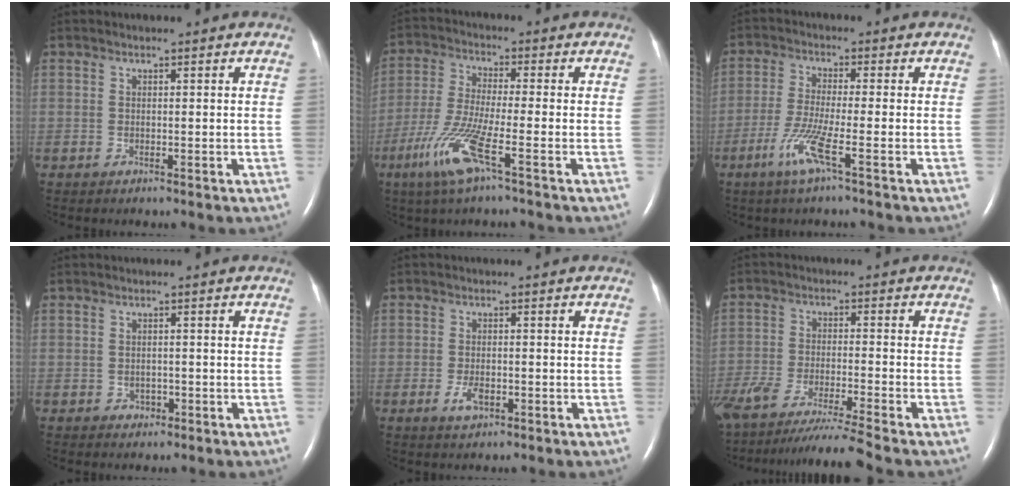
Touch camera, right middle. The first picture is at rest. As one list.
[{"total": 9.2, "force": [-4.4, 0.1, 8.0], "torque": [-0.175, -0.020, -0.092]}, {"total": 6.0, "force": [-3.0, -0.5, 5.2], "torque": [-0.114, -0.015, -0.064]}, {"total": 1.4, "force": [-0.7, 1.1, 0.4], "torque": [-0.006, 0.004, -0.008]}, {"total": 2.8, "force": [-1.3, 1.3, 2.2], "torque": [-0.049, 0.000, -0.021]}, {"total": 13.3, "force": [-11.7, -1.9, 6.0], "torque": [-0.092, -0.038, -0.196]}]